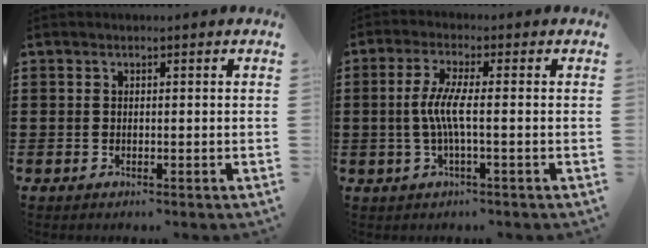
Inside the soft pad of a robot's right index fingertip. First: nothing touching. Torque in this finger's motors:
{"motor_torque": [0.95, 0.01, 0.45, 0.19]}